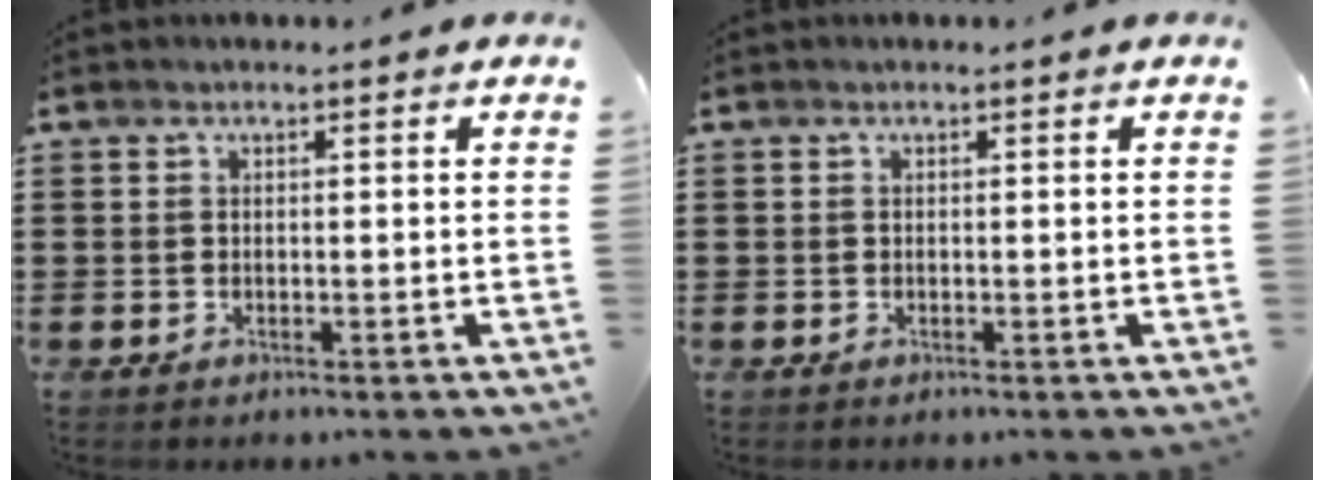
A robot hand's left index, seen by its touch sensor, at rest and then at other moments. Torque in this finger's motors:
{"motor_torque": [0.21, 0.09, 0.03, -0.01]}